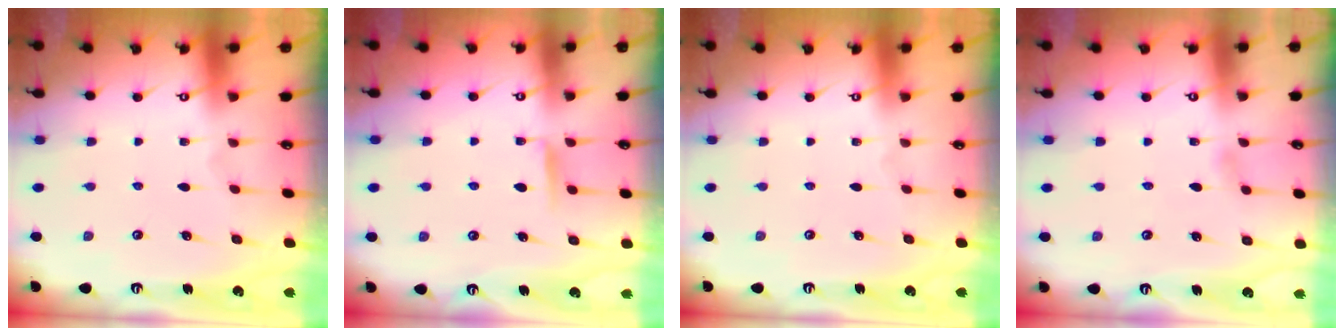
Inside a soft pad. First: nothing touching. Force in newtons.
{"total": 6.1, "press": 6.1, "slide": 0.9}
{"total": 0.0}
{"total": 2.9, "press": 2.9, "slide": 0.4}